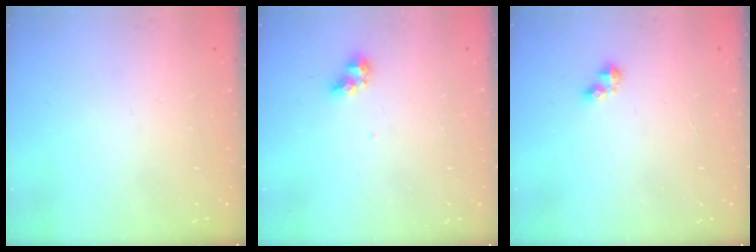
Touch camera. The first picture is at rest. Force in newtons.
{"total": 6.1, "press": 6.1, "slide": 0.3}
{"total": 2.8, "press": 2.8, "slide": 0.4}